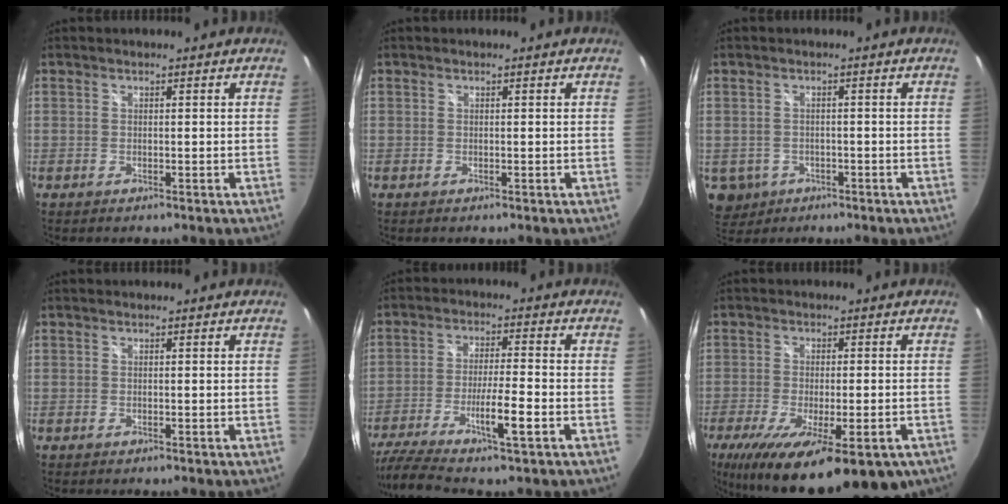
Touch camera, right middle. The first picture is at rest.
{"total": 0.0}
{"total": 6.5, "force": [-2.1, 5.7, 2.3], "torque": [-0.060, -0.009, -0.019]}
{"total": 0.0}
{"total": 12.2, "force": [-7.5, 0.7, 9.6], "torque": [-0.199, -0.024, -0.135]}
{"total": 21.0, "force": [-12.8, 6.6, 15.2], "torque": [-0.279, -0.069, -0.188]}